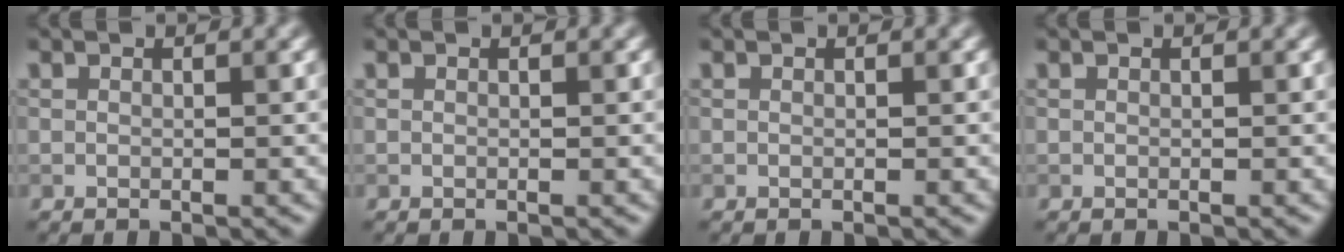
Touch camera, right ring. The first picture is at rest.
{"total": 0.0}
{"total": 0.0}
{"total": 0.0}